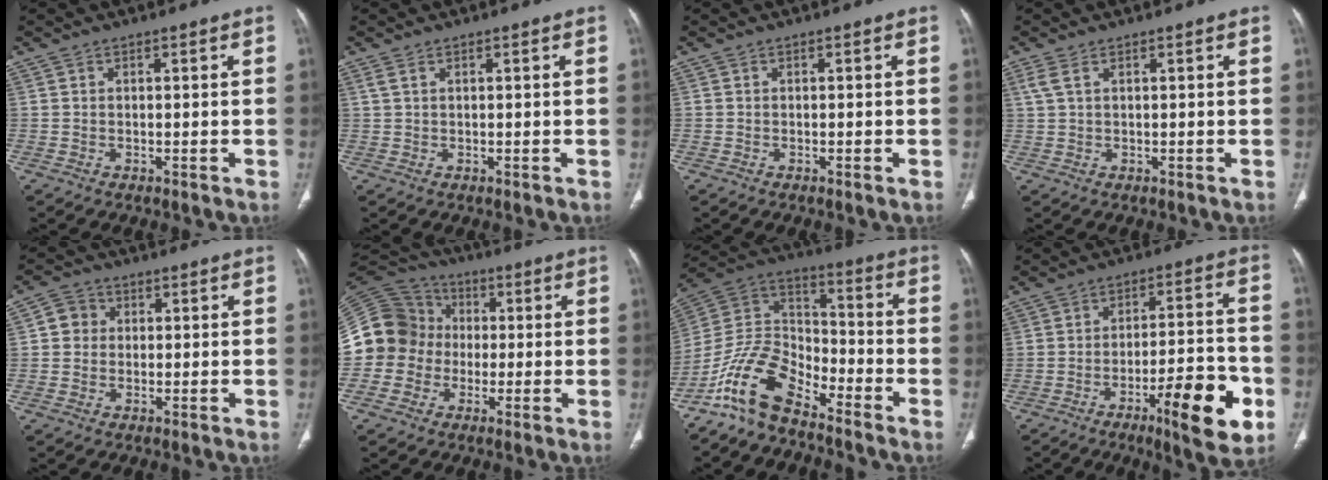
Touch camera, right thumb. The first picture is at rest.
{"total": 1.0, "force": [0.5, 0.4, 0.7], "torque": [-0.020, 0.010, 0.015]}
{"total": 0.6, "force": [-0.3, -0.2, 0.4], "torque": [-0.009, -0.001, -0.003]}
{"total": 2.1, "force": [1.0, 0.9, 1.6], "torque": [-0.048, 0.012, 0.030]}
{"total": 4.0, "force": [0.5, 3.8, 1.3], "torque": [-0.001, 0.007, 0.003]}
{"total": 14.7, "force": [-1.3, 13.7, 5.1], "torque": [-0.094, 0.046, -0.025]}
{"total": 12.5, "force": [-9.6, 5.2, 6.0], "torque": [-0.110, 0.084, -0.194]}
{"total": 15.3, "force": [-6.7, 3.4, 13.3], "torque": [-0.182, 0.027, -0.092]}